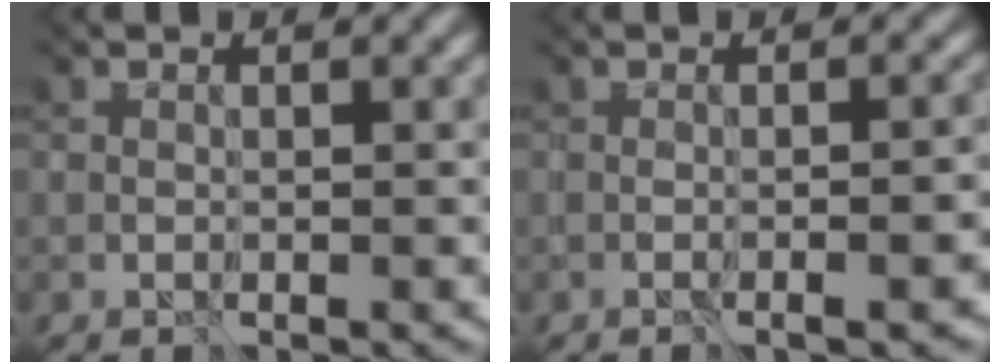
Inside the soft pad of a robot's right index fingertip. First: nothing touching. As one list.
[{"total": 3.0, "force": [-1.8, 0.5, 2.4], "torque": [-0.002, 0.012, -0.011]}]